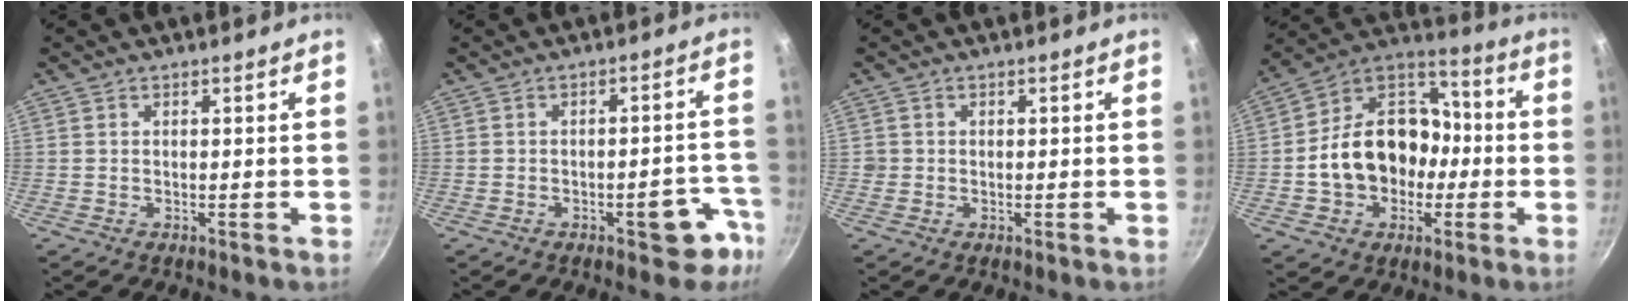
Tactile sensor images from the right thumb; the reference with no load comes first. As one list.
[{"total": 7.7, "force": [-4.1, 3.7, 5.4], "torque": [-0.019, 0.042, -0.042]}, {"total": 0.9, "force": [-0.1, 0.9, 0.2], "torque": [0.000, 0.002, -0.003]}, {"total": 18.5, "force": [-2.6, 14.5, 11.1], "torque": [-0.153, 0.056, -0.051]}]